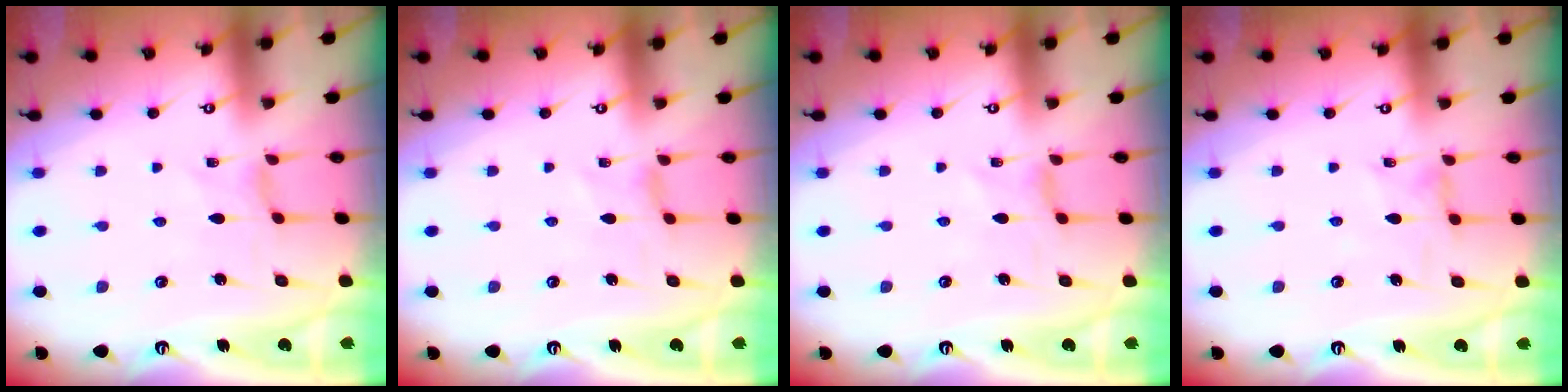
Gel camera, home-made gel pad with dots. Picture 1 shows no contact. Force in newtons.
{"total": 1.4, "press": 1.4, "slide": 0.3}
{"total": 0.0}
{"total": 1.8, "press": 1.7, "slide": 0.3}